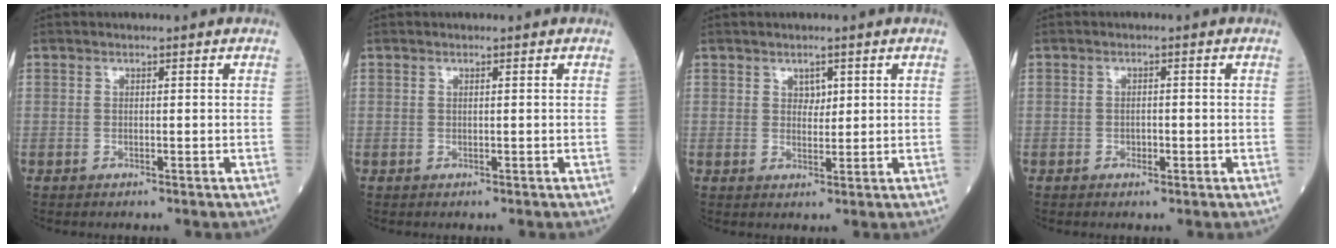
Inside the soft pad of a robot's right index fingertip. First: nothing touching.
{"total": 0.0}
{"total": 2.0, "force": [1.0, 1.3, 1.2], "torque": [-0.014, -0.003, 0.016]}
{"total": 1.4, "force": [-0.4, 0.7, 1.1], "torque": [-0.018, 0.000, -0.005]}